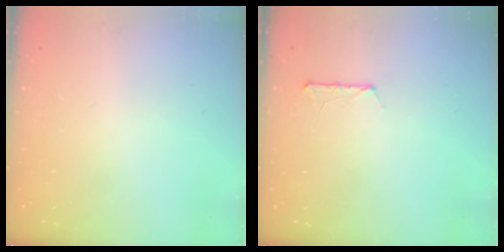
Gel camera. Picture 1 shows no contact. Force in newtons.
{"total": 5.6, "press": 5.6, "slide": 0.5}